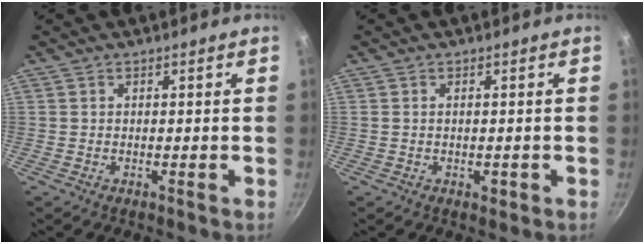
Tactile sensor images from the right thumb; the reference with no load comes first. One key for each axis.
{"total": 1.5, "fx": -0.4, "fy": 0.9, "fz": 1.2, "tx": -0.016, "ty": -0.001, "tz": -0.005}